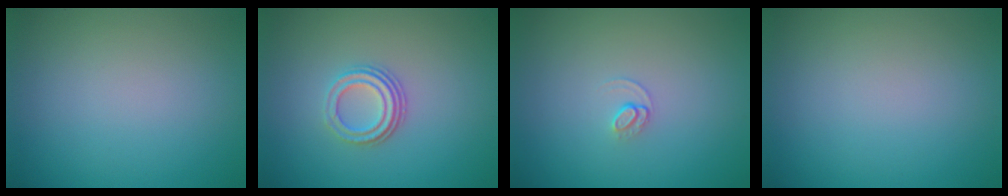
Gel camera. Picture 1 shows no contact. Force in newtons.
{"total": 3.0, "press": 2.3, "slide": 1.9}
{"total": 0.9, "press": 0.4, "slide": 0.8}
{"total": 0.0}